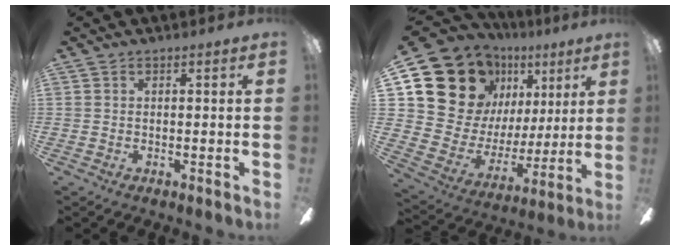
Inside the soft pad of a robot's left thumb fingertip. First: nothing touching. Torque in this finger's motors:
{"motor_torque": [2.29, 2.72, 1.38, -1.39, 0.13]}